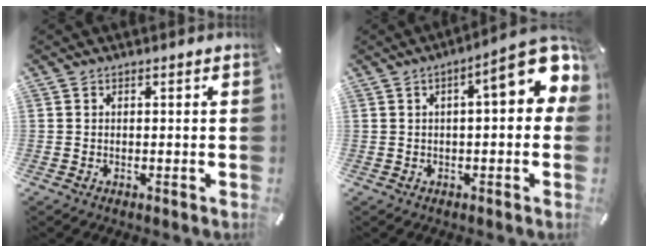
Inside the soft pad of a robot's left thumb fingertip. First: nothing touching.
{"total": 13.6, "force": [4.4, 4.0, 12.2], "torque": [-0.160, -0.030, 0.066]}